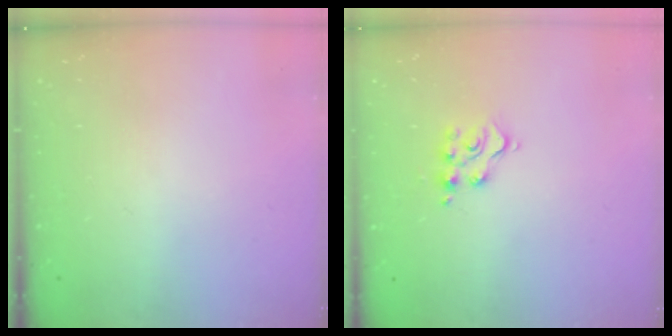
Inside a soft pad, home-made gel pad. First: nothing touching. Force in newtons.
{"total": 7.6, "press": 7.5, "slide": 0.3}